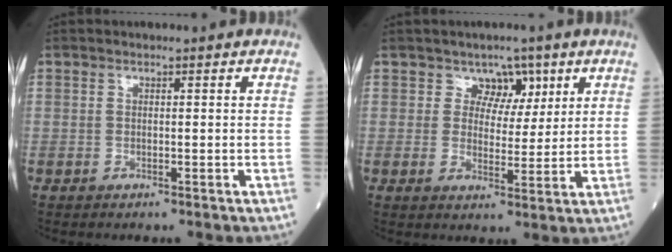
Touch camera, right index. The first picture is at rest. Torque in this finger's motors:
{"motor_torque": [-0.27, -0.05, -0.12, -0.02]}